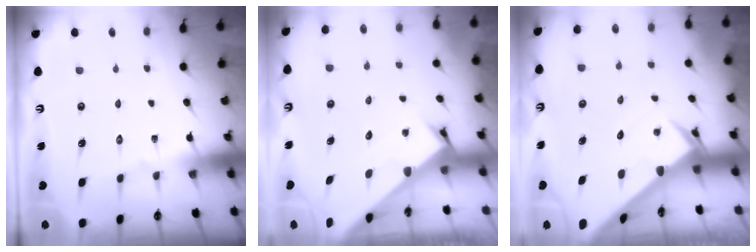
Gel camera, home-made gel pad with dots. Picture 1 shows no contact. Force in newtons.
{"total": 2.5, "press": 2.5, "slide": 0.2}
{"total": 2.9, "press": 2.9, "slide": 0.2}